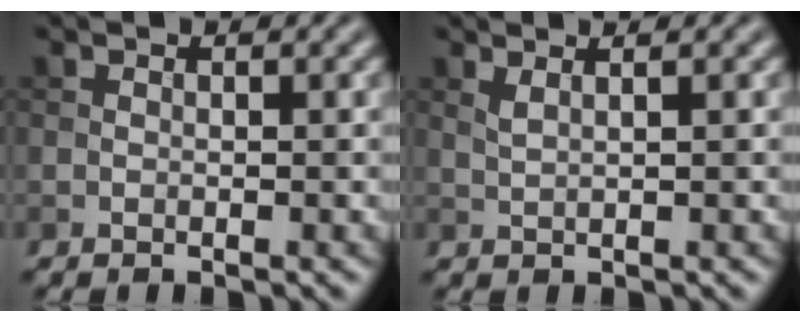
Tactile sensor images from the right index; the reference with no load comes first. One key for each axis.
{"total": 1.8, "fx": 1.1, "fy": 0.6, "fz": 1.3, "tx": -0.019, "ty": 0.004, "tz": 0.009}